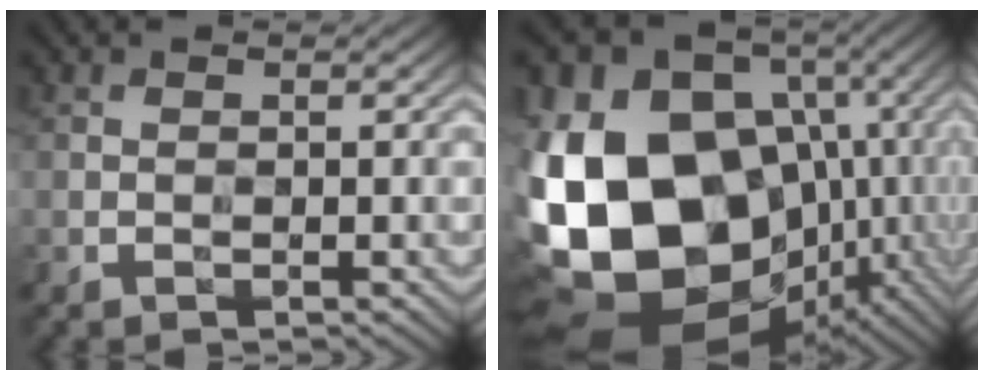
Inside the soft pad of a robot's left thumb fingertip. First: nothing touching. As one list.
[{"total": 22.8, "force": [-2.8, 17.5, 14.3], "torque": [-0.354, -0.039, -0.008]}]